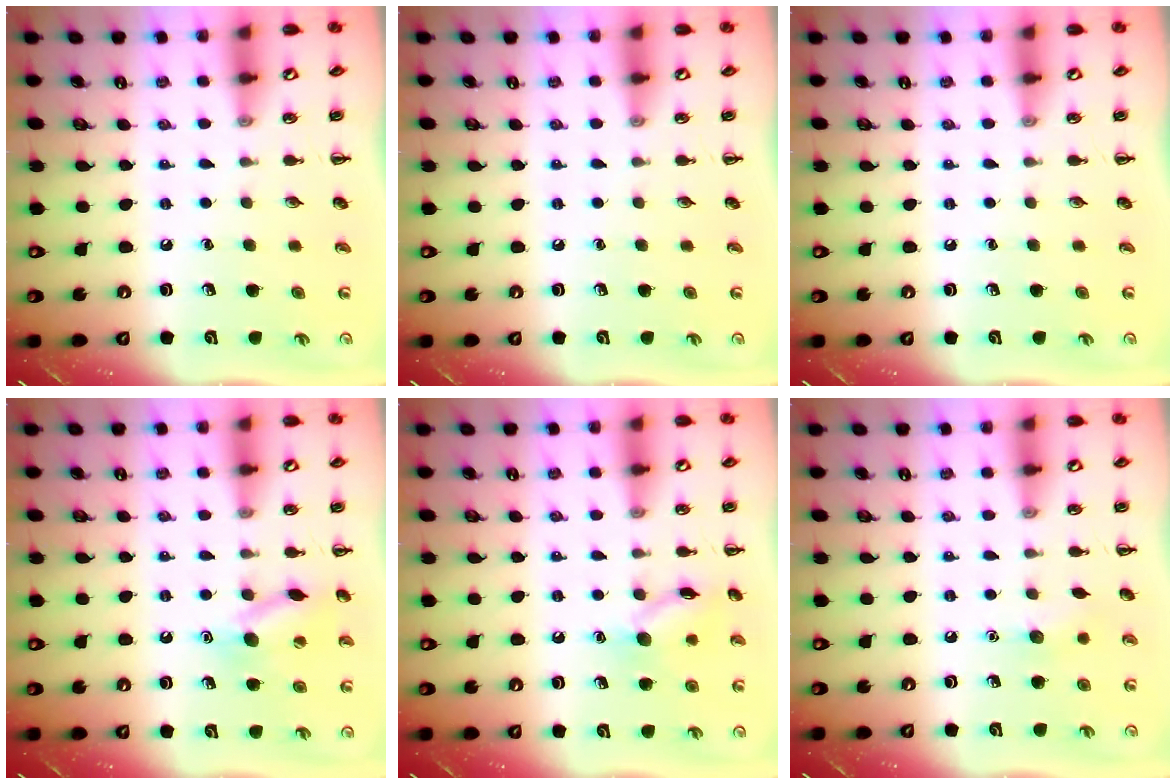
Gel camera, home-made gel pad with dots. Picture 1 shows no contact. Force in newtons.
{"total": 0.0}
{"total": 0.0}
{"total": 11.0, "press": 10.9, "slide": 1.5}
{"total": 10.2, "press": 10.2, "slide": 0.5}
{"total": 5.9, "press": 5.7, "slide": 1.4}